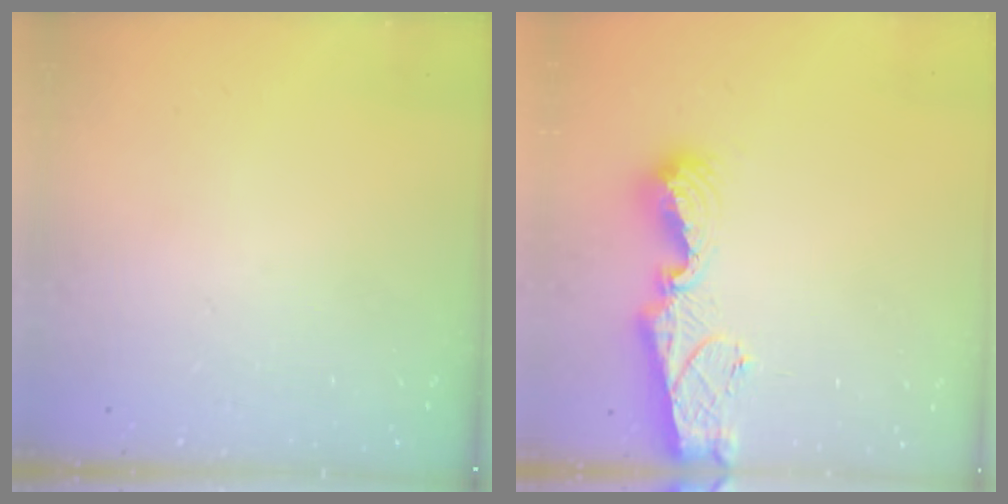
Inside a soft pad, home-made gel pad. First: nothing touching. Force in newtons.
{"total": 9.2, "press": 9.2, "slide": 1.1}